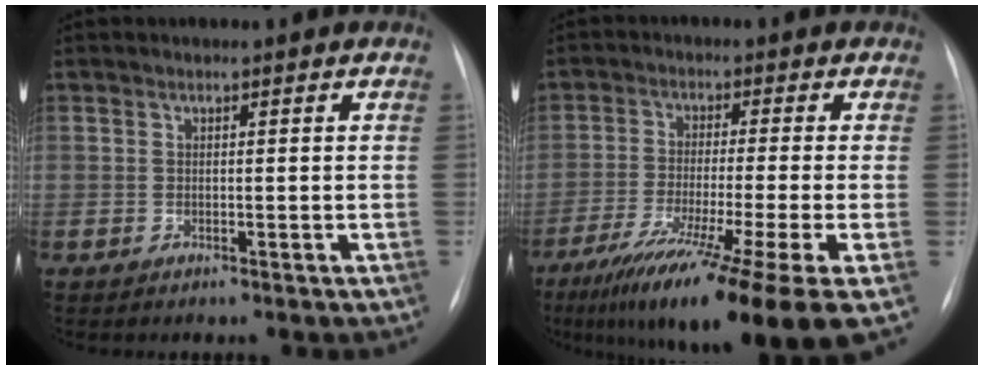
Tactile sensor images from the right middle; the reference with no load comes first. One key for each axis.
{"total": 18.2, "fx": -11.6, "fy": -1.2, "fz": 14.0, "tx": -0.190, "ty": -0.055, "tz": -0.189}